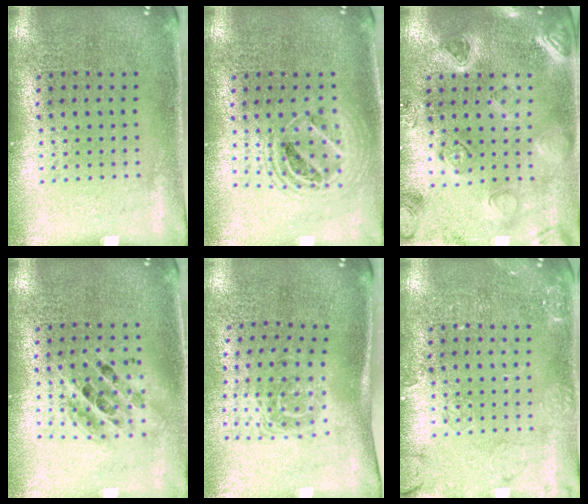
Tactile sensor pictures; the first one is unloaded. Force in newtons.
{"total": 1.6, "press": 1.4, "slide": 0.7}
{"total": 2.2, "press": 2.2, "slide": 0.2}
{"total": 1.5, "press": 1.2, "slide": 0.8}
{"total": 1.7, "press": 1.2, "slide": 1.2}
{"total": 2.4, "press": 2.4, "slide": 0.4}